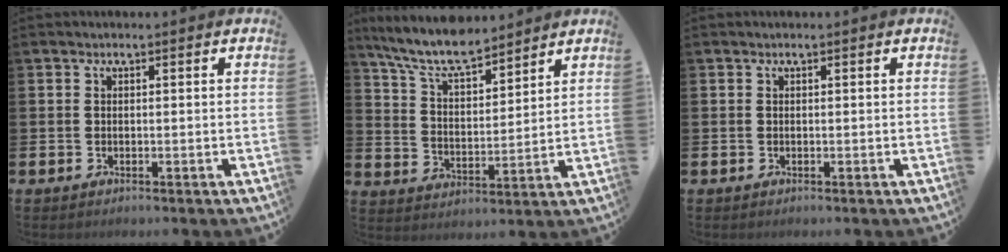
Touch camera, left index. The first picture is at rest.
{"total": 8.3, "force": [7.6, 1.6, 3.0], "torque": [-0.093, -0.036, 0.136]}
{"total": 0.0}